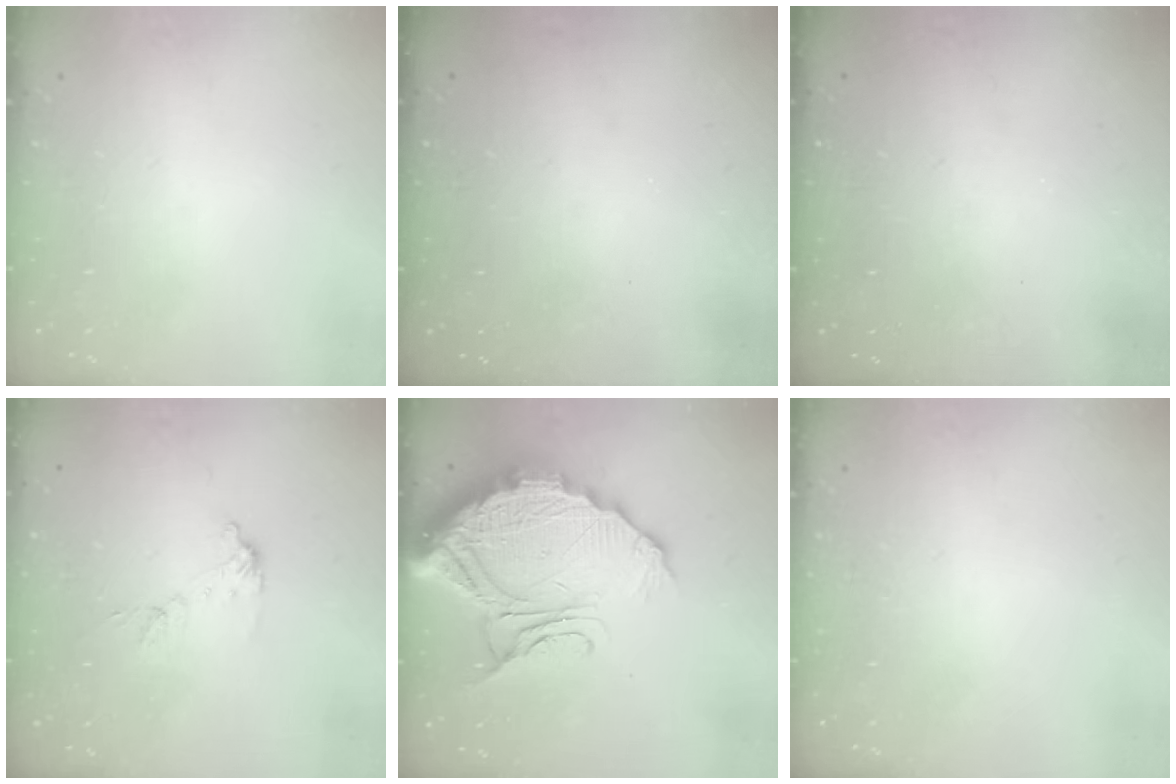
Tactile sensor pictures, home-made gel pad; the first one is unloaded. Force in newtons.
{"total": 2.9, "press": 2.8, "slide": 1.0}
{"total": 2.8, "press": 2.8, "slide": 0.3}
{"total": 6.7, "press": 6.7, "slide": 0.2}
{"total": 19.5, "press": 19.4, "slide": 2.3}
{"total": 0.0}